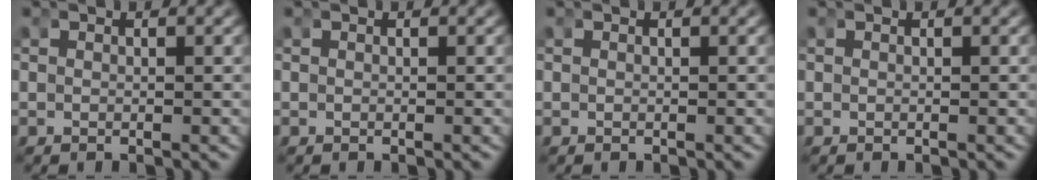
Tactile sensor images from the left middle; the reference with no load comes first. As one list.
[{"total": 0.0}, {"total": 0.0}, {"total": 0.0}]